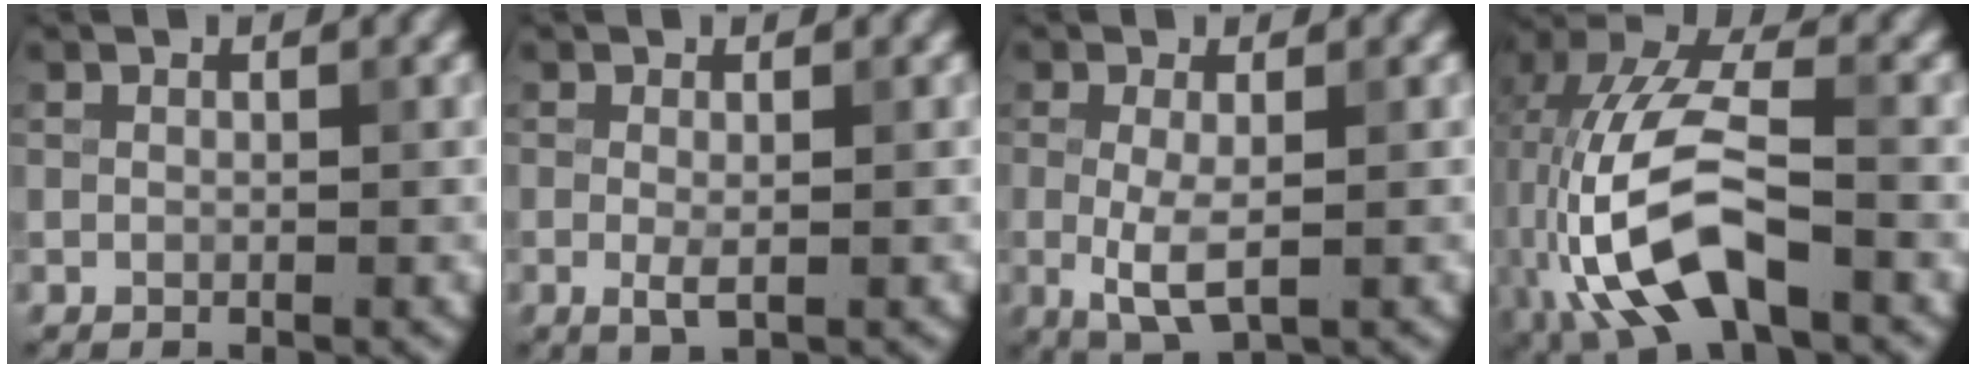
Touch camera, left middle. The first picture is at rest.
{"total": 1.4, "force": [-0.1, 0.3, 1.3], "torque": [-0.026, -0.005, -0.003]}
{"total": 3.5, "force": [-0.4, 1.2, 3.3], "torque": [-0.073, -0.011, -0.007]}
{"total": 11.0, "force": [-3.1, 4.9, 9.3], "torque": [-0.195, 0.013, -0.069]}